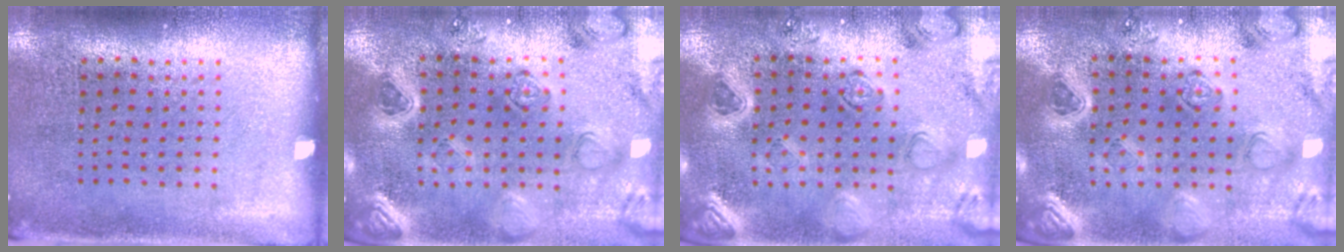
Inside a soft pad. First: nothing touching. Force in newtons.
{"total": 2.2, "press": 2.2, "slide": 0.3}
{"total": 2.2, "press": 2.2, "slide": 0.3}
{"total": 2.2, "press": 2.2, "slide": 0.3}